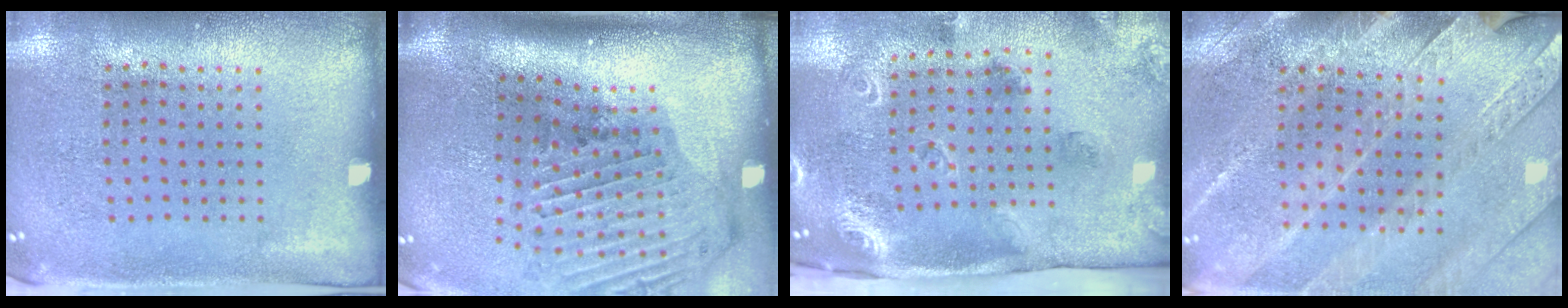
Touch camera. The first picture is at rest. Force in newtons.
{"total": 3.0, "press": 2.2, "slide": 2.0}
{"total": 1.9, "press": 1.8, "slide": 0.6}
{"total": 2.9, "press": 2.8, "slide": 0.4}